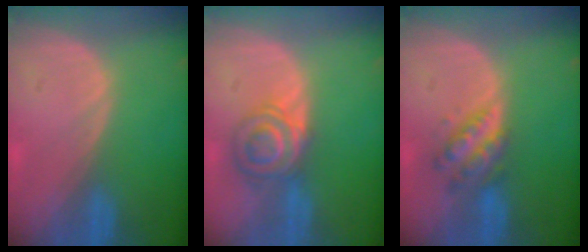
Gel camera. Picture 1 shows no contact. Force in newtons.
{"total": 6.9, "press": 5.9, "slide": 3.5}
{"total": 5.0, "press": 5.0, "slide": 0.1}